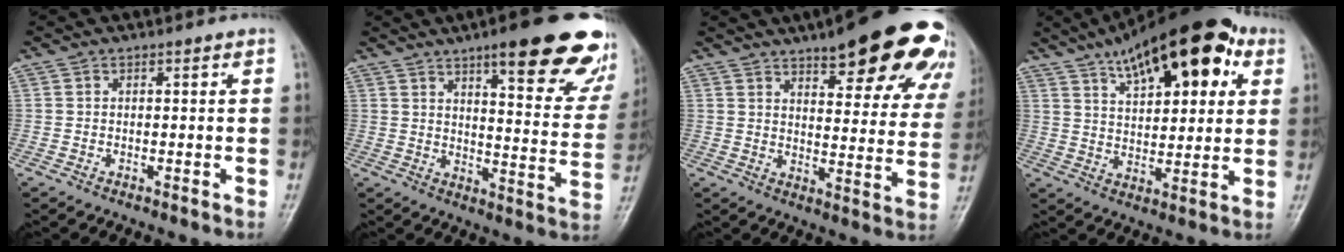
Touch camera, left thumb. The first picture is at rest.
{"total": 23.4, "force": [15.2, 5.9, 16.8], "torque": [-0.177, -0.059, 0.192]}
{"total": 25.1, "force": [16.3, 7.8, 17.4], "torque": [-0.187, -0.052, 0.199]}
{"total": 21.6, "force": [10.5, 9.1, 16.5], "torque": [-0.219, -0.008, 0.163]}